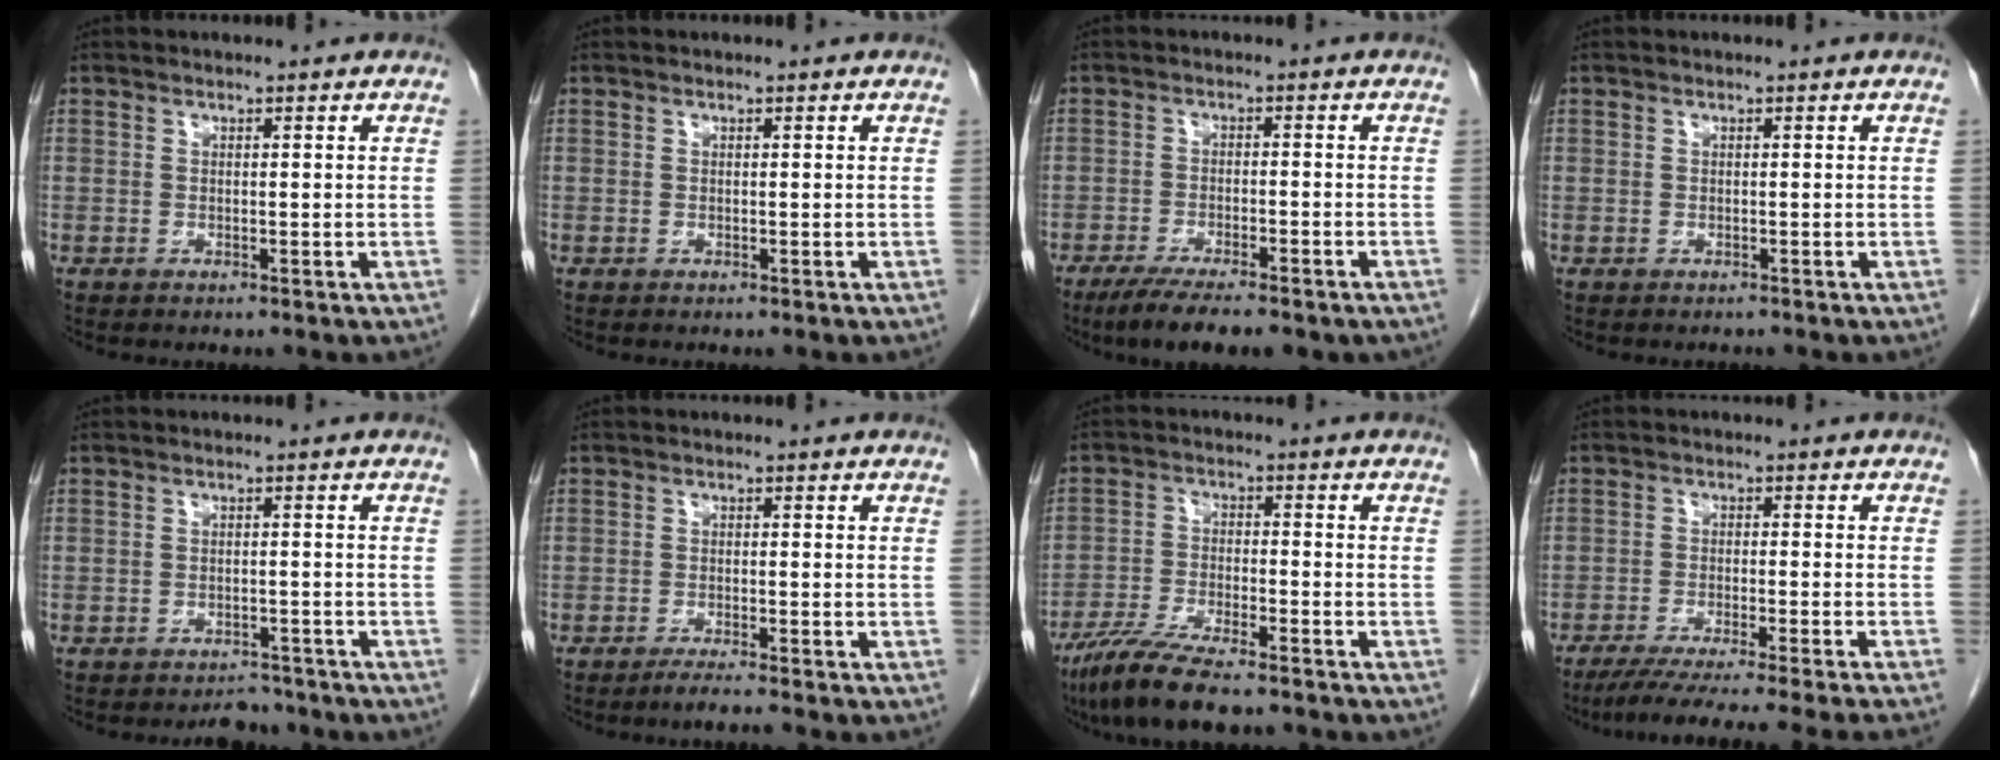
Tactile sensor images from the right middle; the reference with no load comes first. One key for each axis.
{"total": 0.0}
{"total": 10.8, "fx": -8.3, "fy": 2.4, "fz": 6.5, "tx": -0.090, "ty": -0.014, "tz": -0.118}
{"total": 0.6, "fx": -0.4, "fy": 0.3, "fz": -0.1, "tx": -0.005, "ty": 0.002, "tz": -0.009}
{"total": 3.4, "fx": -3.1, "fy": 1.4, "fz": 0.3, "tx": -0.004, "ty": 0.003, "tz": -0.045}
{"total": 2.5, "fx": -2.1, "fy": -0.5, "fz": 1.2, "tx": -0.026, "ty": -0.005, "tz": -0.040}
{"total": 10.5, "fx": -8.3, "fy": 1.6, "fz": 6.2, "tx": -0.107, "ty": -0.026, "tz": -0.142}
{"total": 15.4, "fx": -13.4, "fy": -1.9, "fz": 7.4, "tx": -0.093, "ty": -0.045, "tz": -0.198}